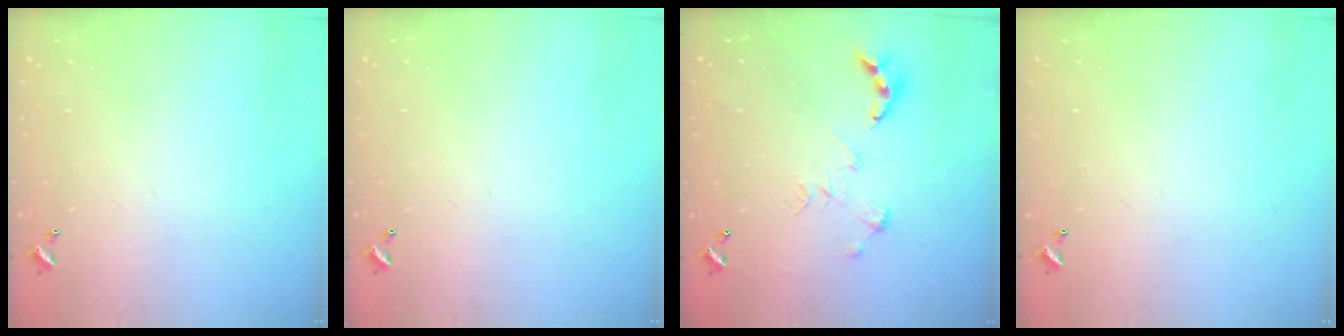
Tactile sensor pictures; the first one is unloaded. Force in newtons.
{"total": 0.0}
{"total": 0.0}
{"total": 0.0}